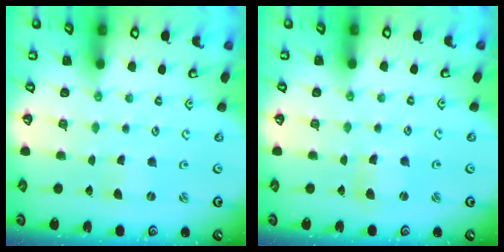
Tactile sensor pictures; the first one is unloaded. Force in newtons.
{"total": 2.5, "press": 2.5, "slide": 0.3}